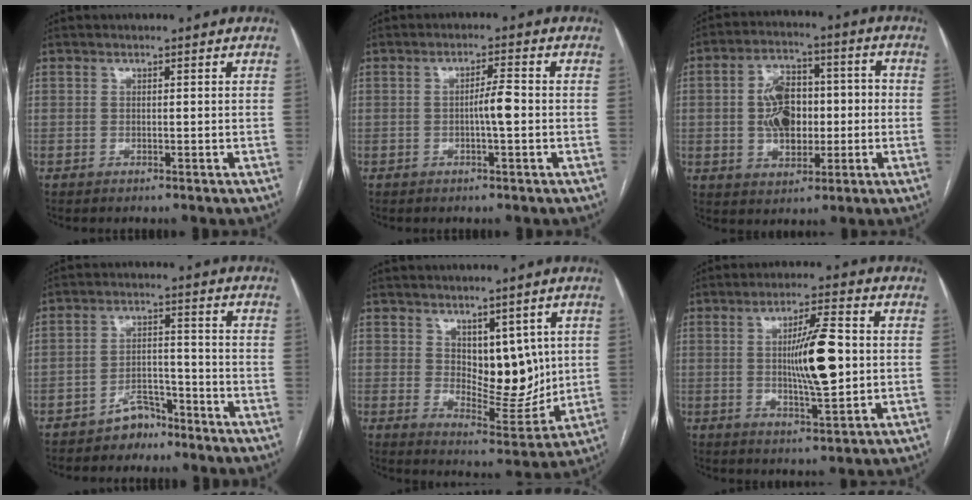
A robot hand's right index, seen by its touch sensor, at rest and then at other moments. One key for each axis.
{"total": 3.3, "fx": -0.6, "fy": 0.1, "fz": 3.2, "tx": -0.052, "ty": 0.002, "tz": -0.010}
{"total": 10.7, "fx": -0.6, "fy": 6.9, "fz": 8.1, "tx": -0.147, "ty": 0.029, "tz": -0.005}
{"total": 5.0, "fx": -4.1, "fy": 2.5, "fz": 1.4, "tx": -0.024, "ty": 0.011, "tz": -0.068}
{"total": 8.7, "fx": 2.4, "fy": 4.5, "fz": 7.0, "tx": -0.098, "ty": -0.007, "tz": 0.054}
{"total": 10.0, "fx": 0.3, "fy": 1.4, "fz": 9.9, "tx": -0.169, "ty": 0.002, "tz": 0.007}